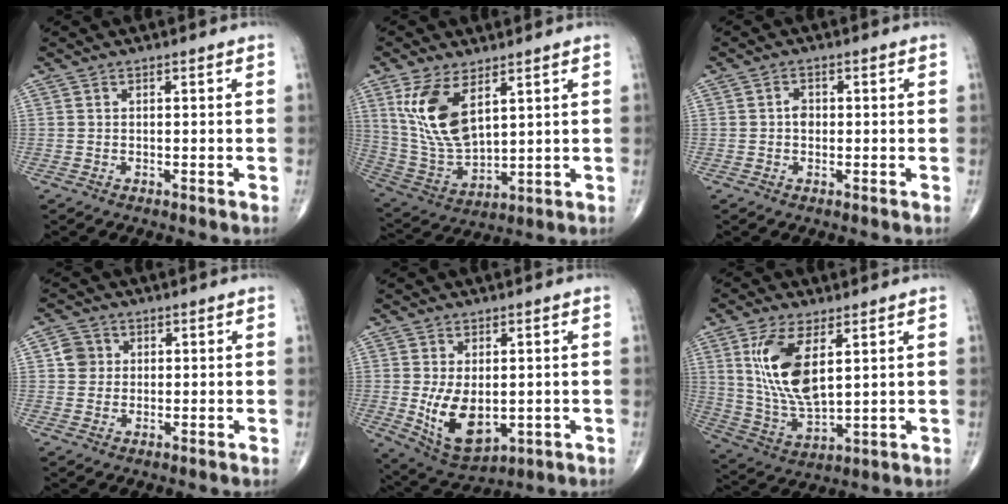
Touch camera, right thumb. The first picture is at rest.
{"total": 13.7, "force": [5.8, 6.6, 10.5], "torque": [-0.204, -0.025, 0.132]}
{"total": 2.1, "force": [0.0, 1.6, 1.3], "torque": [-0.013, 0.004, -0.003]}
{"total": 3.7, "force": [0.8, 3.5, 1.0], "torque": [0.003, 0.002, 0.008]}
{"total": 10.6, "force": [-1.0, 6.2, 8.6], "torque": [-0.134, -0.015, 0.006]}
{"total": 13.9, "force": [4.5, 6.1, 11.6], "torque": [-0.233, -0.024, 0.100]}